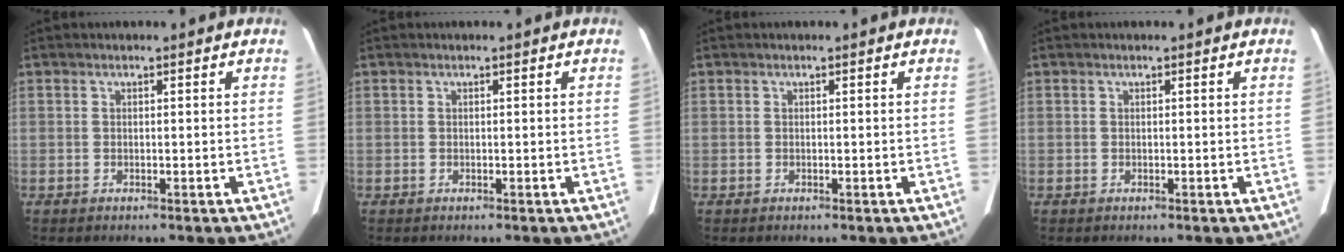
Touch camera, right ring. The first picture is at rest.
{"total": 0.0}
{"total": 0.0}
{"total": 0.0}